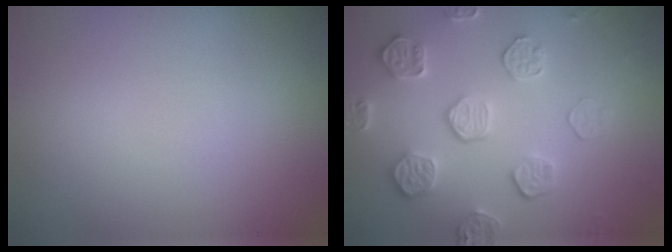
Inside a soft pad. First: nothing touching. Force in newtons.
{"total": 4.4, "press": 3.9, "slide": 2.0}